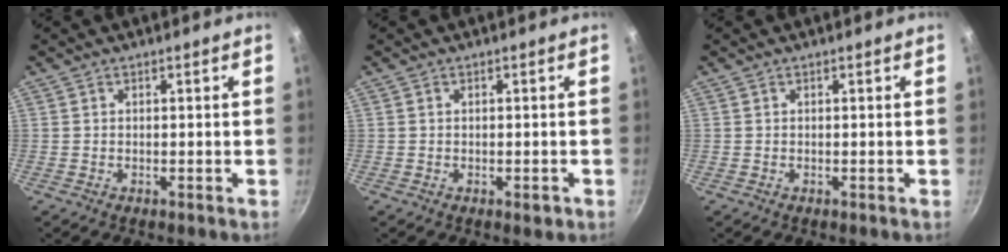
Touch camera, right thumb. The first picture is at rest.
{"total": 1.5, "force": [-0.5, 0.8, 1.2], "torque": [-0.012, 0.003, -0.007]}
{"total": 0.0}